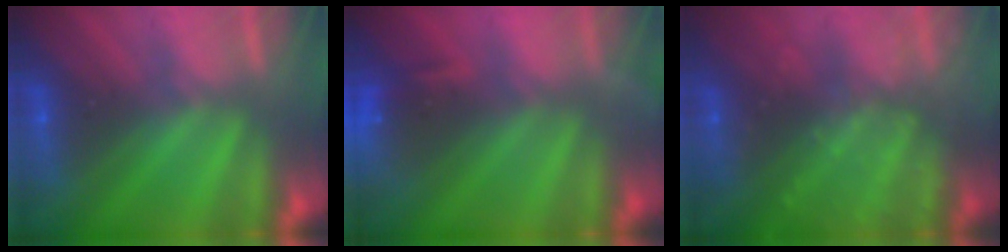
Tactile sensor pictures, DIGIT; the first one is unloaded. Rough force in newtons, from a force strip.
{"total": 6.6}
{"total": 8.5}